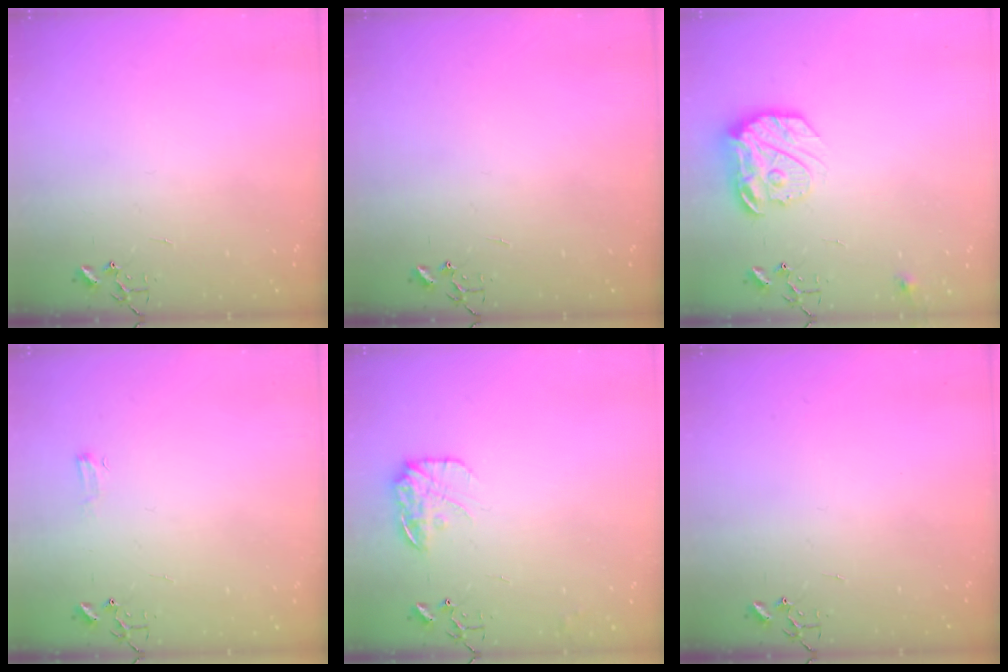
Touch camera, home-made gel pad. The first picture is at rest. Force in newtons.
{"total": 0.0}
{"total": 16.2, "press": 16.1, "slide": 1.4}
{"total": 4.1, "press": 4.1, "slide": 0.6}
{"total": 13.2, "press": 13.2, "slide": 0.6}
{"total": 0.0}